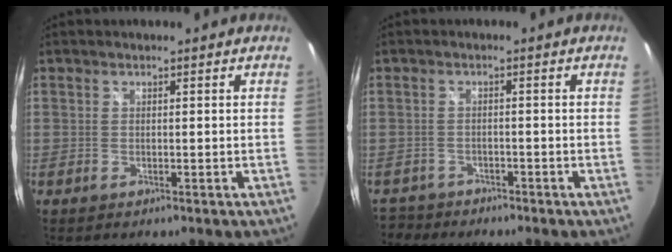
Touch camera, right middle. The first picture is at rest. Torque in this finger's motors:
{"motor_torque": [-0.25, -0.27, -0.08, -0.01]}